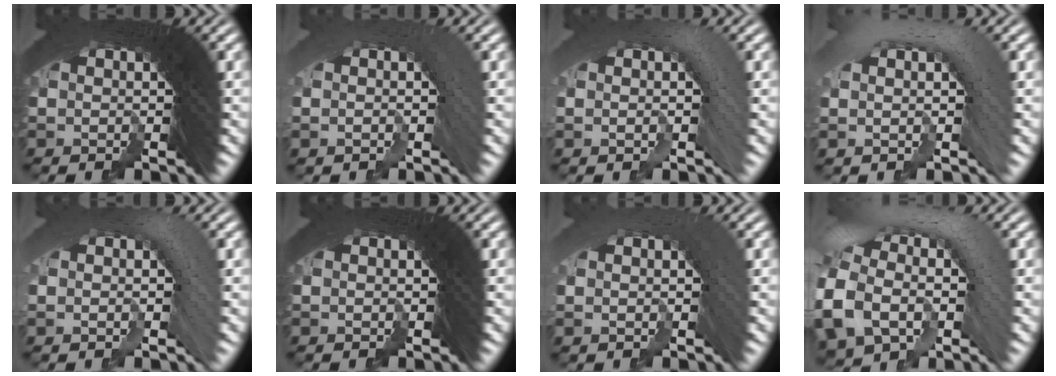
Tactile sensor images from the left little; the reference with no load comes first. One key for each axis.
{"total": 1.2, "fx": -0.6, "fy": -0.2, "fz": 1.0, "tx": 0.005, "ty": 0.014, "tz": -0.011}
{"total": 2.0, "fx": 0.0, "fy": 0.3, "fz": 2.0, "tx": -0.007, "ty": 0.020, "tz": -0.005}
{"total": 3.1, "fx": 0.9, "fy": 0.5, "fz": 2.9, "tx": -0.025, "ty": 0.029, "tz": 0.010}
{"total": 1.7, "fx": -0.1, "fy": 0.1, "fz": 1.7, "tx": -0.003, "ty": 0.019, "tz": -0.008}
{"total": 0.0}
{"total": 1.2, "fx": 0.1, "fy": -0.1, "fz": 1.2, "tx": 0.007, "ty": 0.019, "tz": 0.002}
{"total": 5.9, "fx": -0.6, "fy": 3.8, "fz": 4.6, "tx": -0.086, "ty": 0.003, "tz": -0.007}